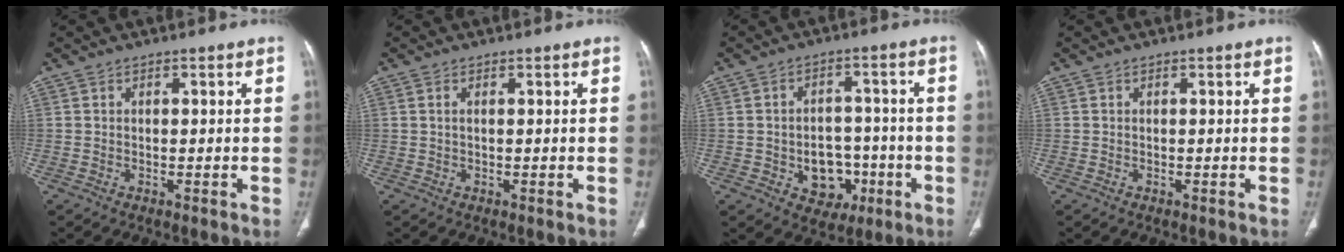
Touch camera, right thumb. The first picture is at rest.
{"total": 0.7, "force": [0.3, 0.2, 0.6], "torque": [-0.015, 0.004, 0.005]}
{"total": 9.0, "force": [-2.9, 7.0, 4.8], "torque": [-0.030, 0.027, -0.031]}
{"total": 0.0}